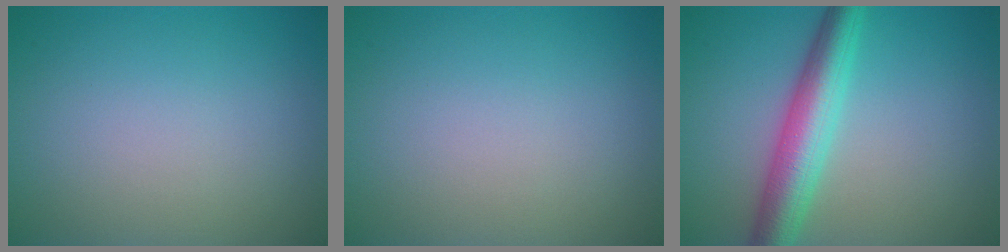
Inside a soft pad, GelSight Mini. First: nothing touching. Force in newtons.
{"total": 0.0}
{"total": 5.7, "press": 5.7, "slide": 0.1}